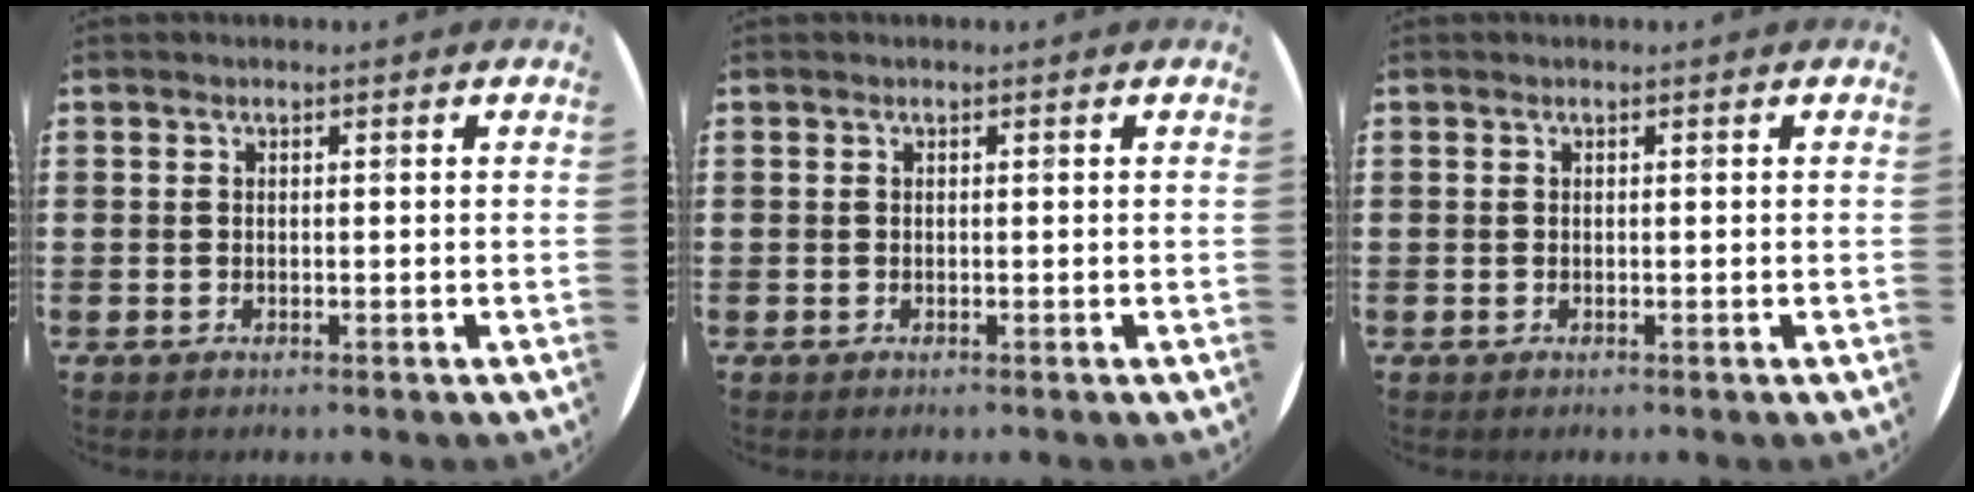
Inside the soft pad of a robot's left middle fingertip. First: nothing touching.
{"total": 0.0}
{"total": 0.0}